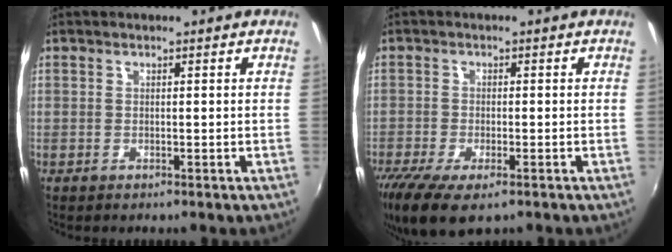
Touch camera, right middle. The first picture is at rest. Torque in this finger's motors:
{"motor_torque": [1.14, -1.00, 0.55, 0.15]}